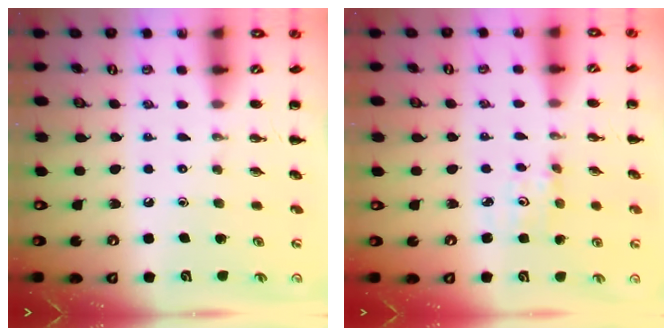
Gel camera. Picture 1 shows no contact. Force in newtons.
{"total": 2.4, "press": 2.3, "slide": 0.7}